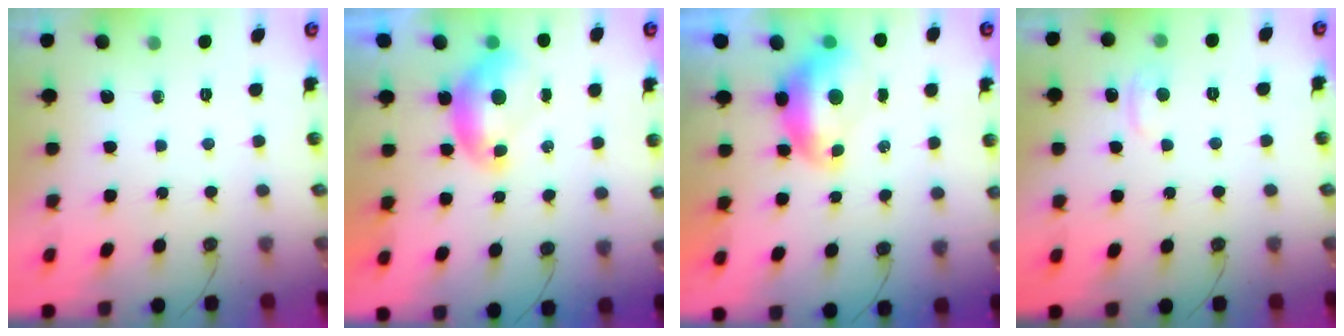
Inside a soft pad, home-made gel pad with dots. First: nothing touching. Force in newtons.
{"total": 0.6, "press": 0.5, "slide": 0.3}
{"total": 2.2, "press": 2.0, "slide": 0.9}
{"total": 2.0, "press": 1.9, "slide": 0.6}